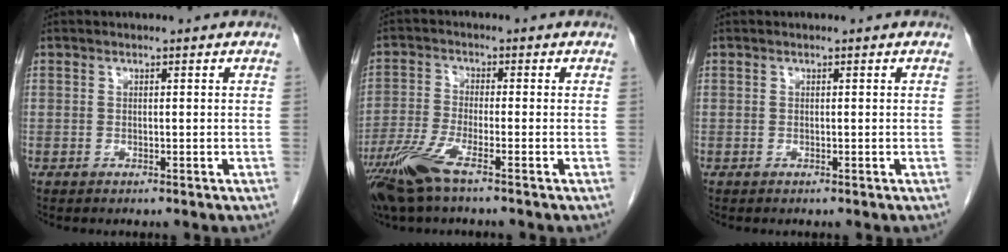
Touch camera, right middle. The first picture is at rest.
{"total": 7.1, "force": [-4.6, 0.6, 5.4], "torque": [-0.123, -0.017, -0.092]}
{"total": 0.0}